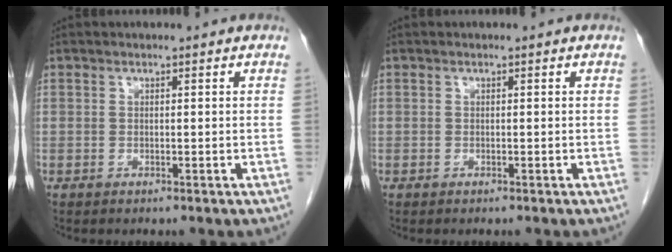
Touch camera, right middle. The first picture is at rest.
{"total": 0.0}